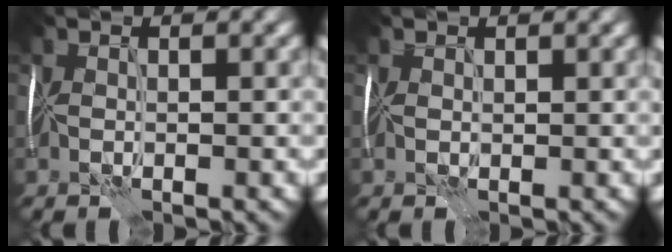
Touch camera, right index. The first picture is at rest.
{"total": 0.9, "force": [0.6, 0.6, 0.3], "torque": [-0.009, 0.005, 0.005]}